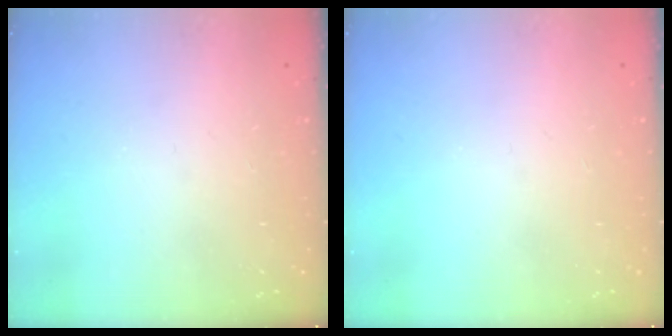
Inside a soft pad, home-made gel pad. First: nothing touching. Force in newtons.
{"total": 0.0}